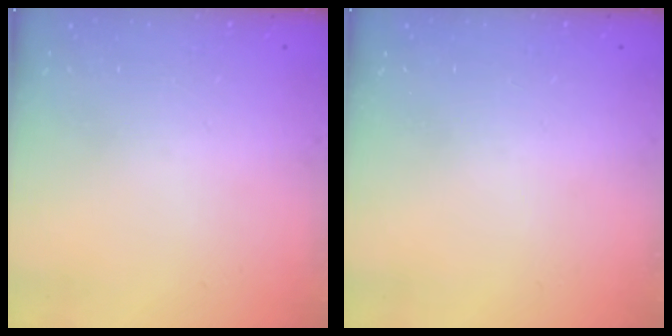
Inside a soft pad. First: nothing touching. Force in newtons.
{"total": 0.0}